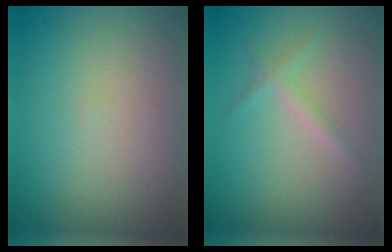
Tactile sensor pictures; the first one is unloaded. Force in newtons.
{"total": 1.4, "press": 1.4, "slide": 0.1}